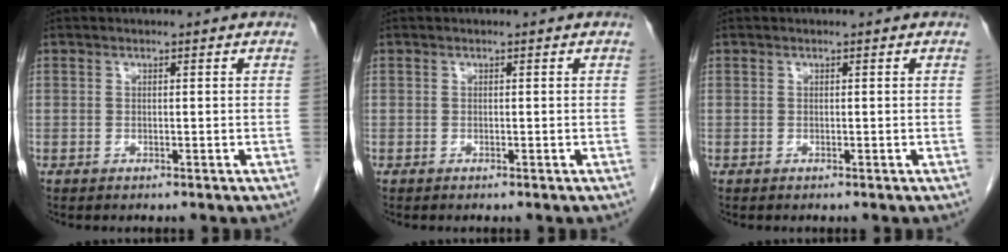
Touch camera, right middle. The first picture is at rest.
{"total": 0.0}
{"total": 0.0}